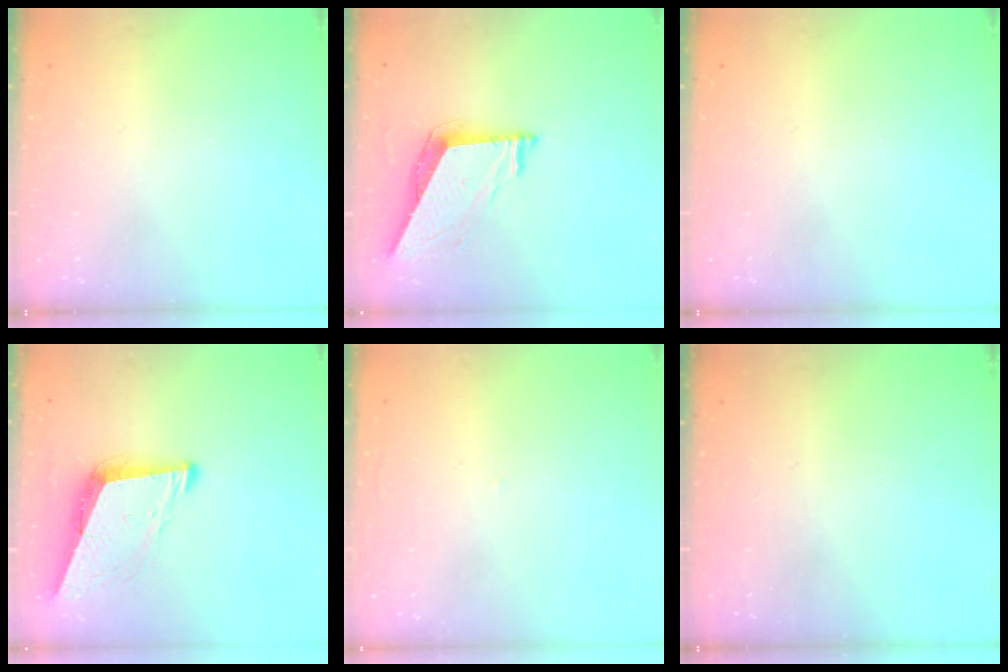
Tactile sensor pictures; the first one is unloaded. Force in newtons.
{"total": 7.1, "press": 7.1, "slide": 0.2}
{"total": 0.0}
{"total": 9.1, "press": 8.2, "slide": 3.8}
{"total": 1.7, "press": 1.6, "slide": 0.1}
{"total": 0.0}